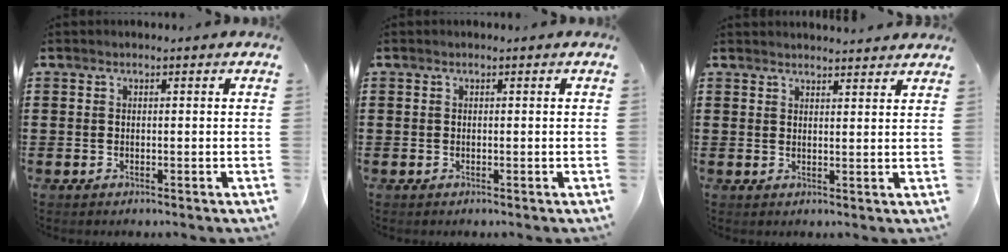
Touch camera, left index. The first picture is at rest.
{"total": 0.0}
{"total": 2.3, "force": [2.2, -0.1, 0.0], "torque": [-0.006, -0.004, 0.044]}